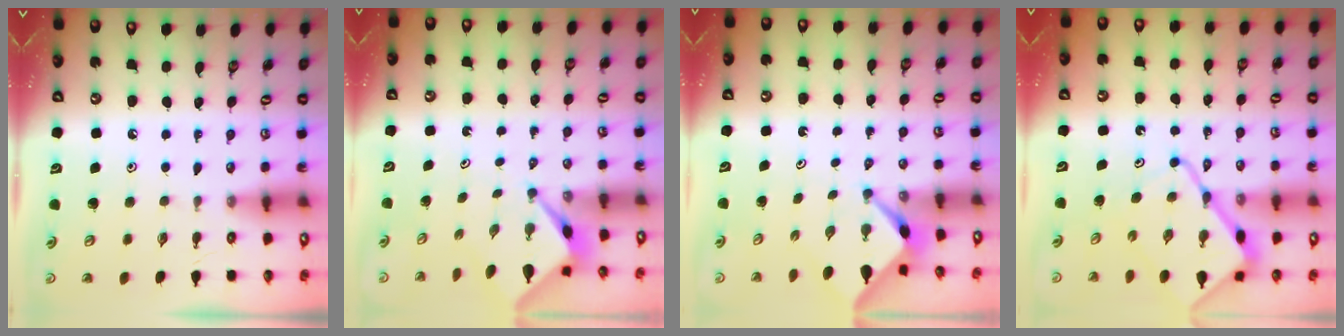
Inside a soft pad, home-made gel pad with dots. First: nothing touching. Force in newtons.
{"total": 2.5, "press": 2.5, "slide": 0.2}
{"total": 2.5, "press": 2.5, "slide": 0.3}
{"total": 14.1, "press": 14.0, "slide": 1.6}